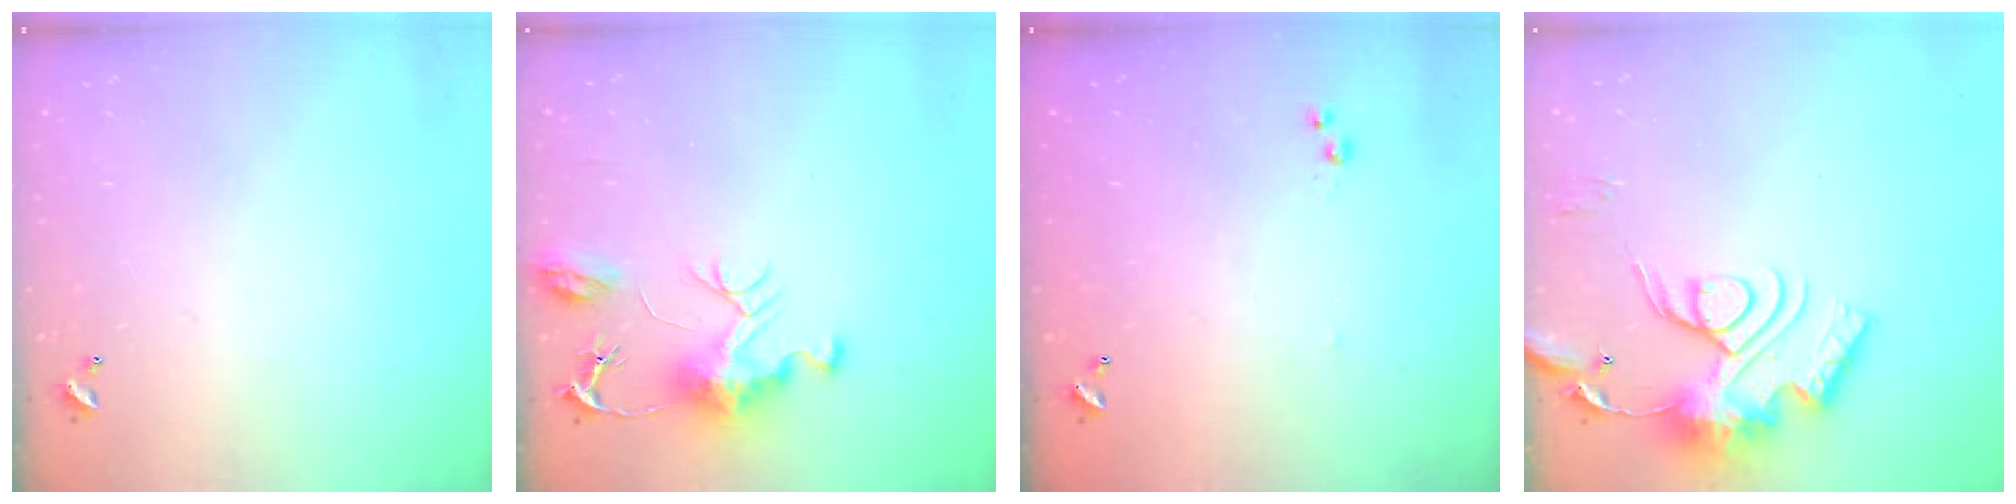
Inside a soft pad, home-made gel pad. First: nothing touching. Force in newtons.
{"total": 9.2, "press": 9.2, "slide": 1.0}
{"total": 4.8, "press": 4.7, "slide": 0.4}
{"total": 18.0, "press": 18.0, "slide": 1.7}